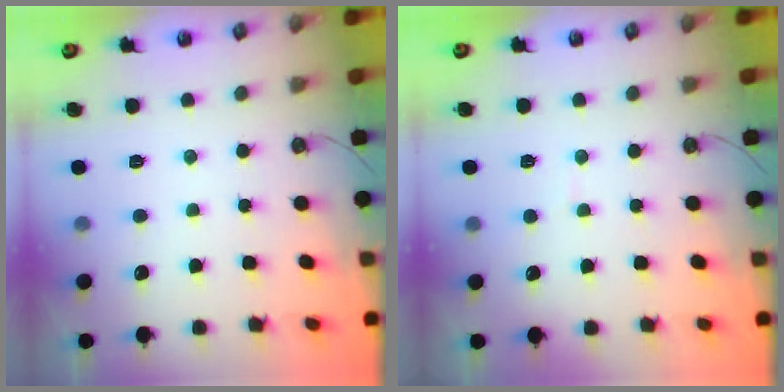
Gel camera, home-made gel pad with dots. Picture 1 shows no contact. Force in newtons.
{"total": 2.6, "press": 2.6, "slide": 0.2}